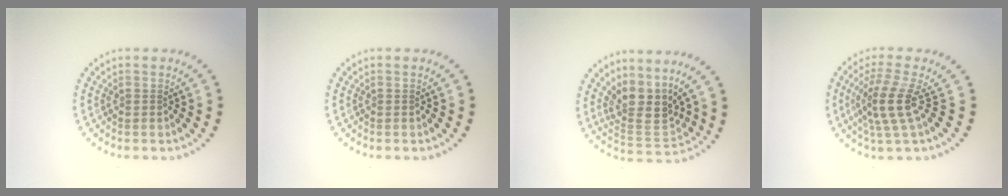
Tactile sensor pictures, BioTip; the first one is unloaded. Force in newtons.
{"total": 0.0}
{"total": 3.8, "press": 2.9, "slide": 2.4}
{"total": 3.7, "press": 2.7, "slide": 2.6}